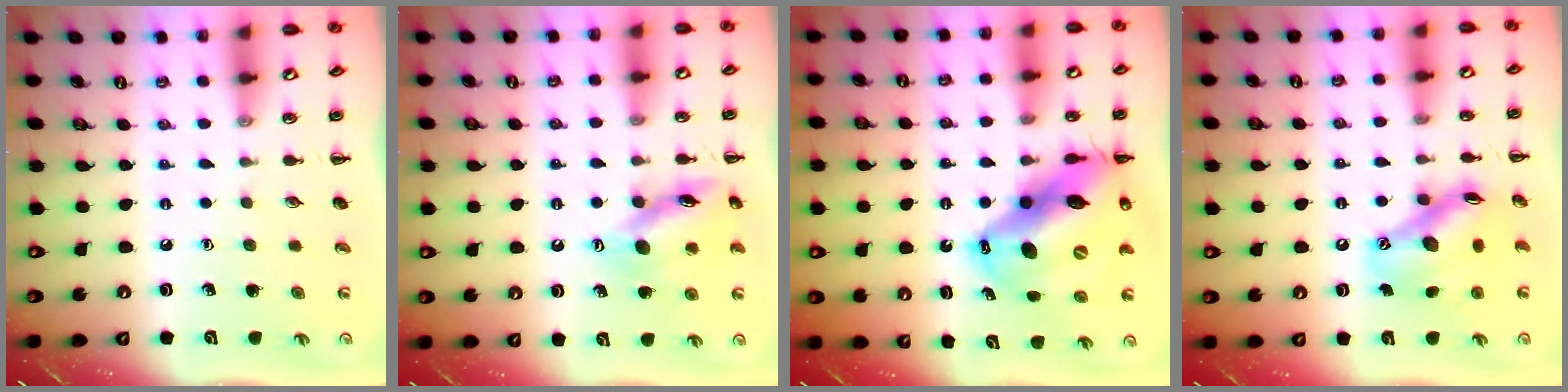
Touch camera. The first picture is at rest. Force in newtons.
{"total": 13.7, "press": 13.6, "slide": 1.4}
{"total": 19.8, "press": 18.9, "slide": 5.6}
{"total": 13.5, "press": 13.1, "slide": 3.0}